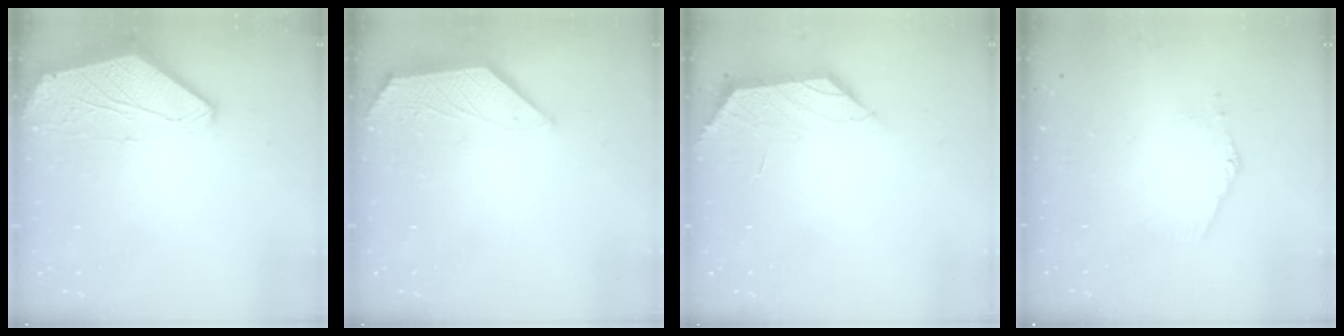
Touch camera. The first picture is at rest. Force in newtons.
{"total": 1.7, "press": 1.7, "slide": 0.4}
{"total": 0.9, "press": 0.7, "slide": 0.5}
{"total": 1.9, "press": 1.9, "slide": 0.1}